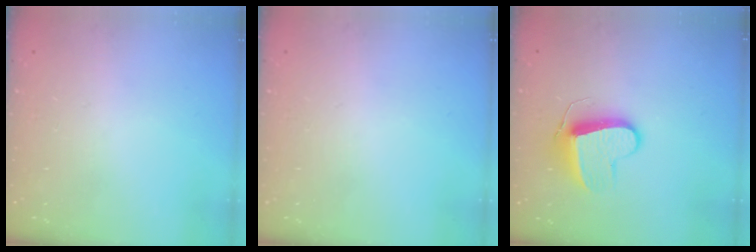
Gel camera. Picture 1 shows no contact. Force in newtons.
{"total": 0.0}
{"total": 9.9, "press": 9.9, "slide": 0.6}